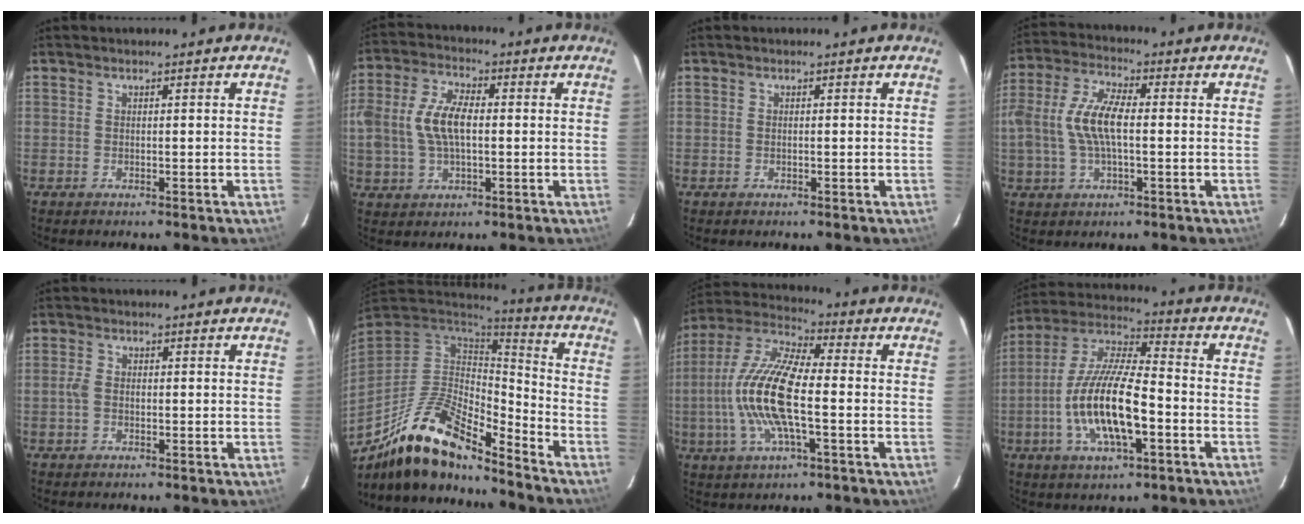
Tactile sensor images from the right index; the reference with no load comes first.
{"total": 10.2, "force": [0.1, 5.6, 8.5], "torque": [-0.176, 0.014, 0.001]}
{"total": 0.0}
{"total": 10.3, "force": [-0.5, 4.3, 9.3], "torque": [-0.198, 0.012, -0.009]}
{"total": 2.1, "force": [-0.4, 1.3, 1.6], "torque": [-0.038, 0.003, -0.008]}
{"total": 18.6, "force": [-13.7, 5.6, 11.3], "torque": [-0.220, -0.026, -0.255]}
{"total": 16.2, "force": [-2.4, 4.7, 15.4], "torque": [-0.314, 0.002, -0.055]}
{"total": 16.7, "force": [-4.7, 5.1, 15.1], "torque": [-0.306, -0.005, -0.091]}